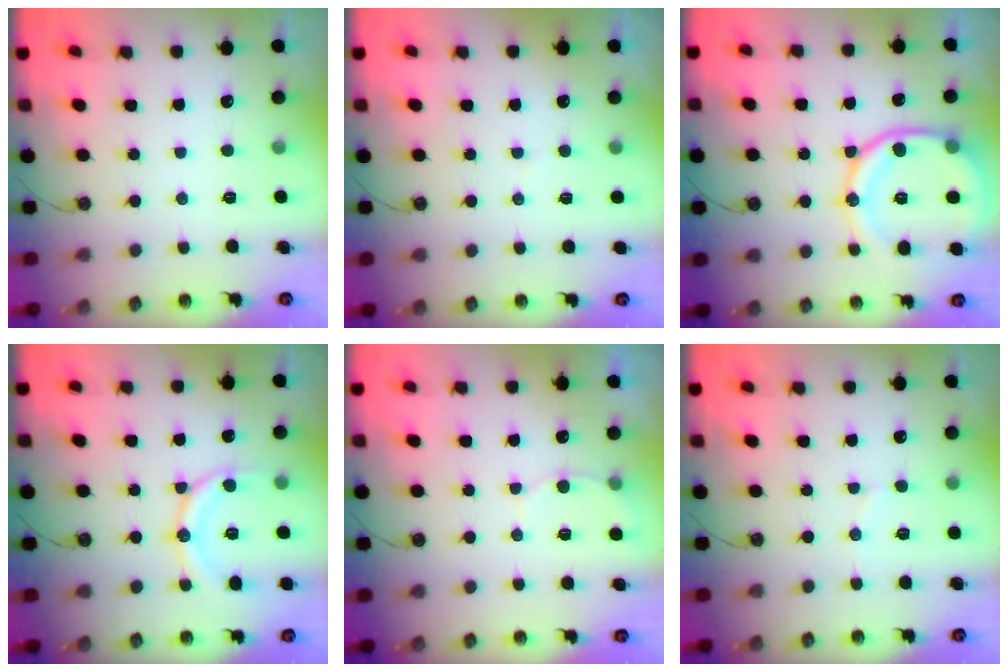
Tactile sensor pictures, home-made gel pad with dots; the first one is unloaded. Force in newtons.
{"total": 3.6, "press": 3.5, "slide": 0.3}
{"total": 16.7, "press": 16.6, "slide": 1.8}
{"total": 13.1, "press": 13.1, "slide": 0.9}
{"total": 5.0, "press": 5.0, "slide": 0.5}
{"total": 4.6, "press": 4.6, "slide": 0.4}